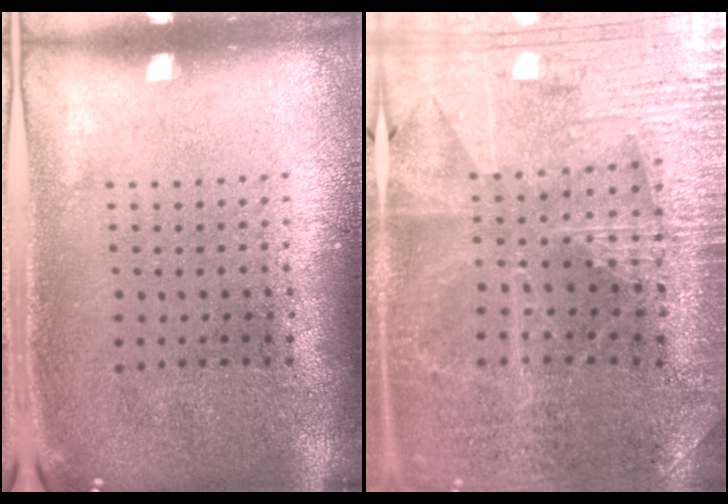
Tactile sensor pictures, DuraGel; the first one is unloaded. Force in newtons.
{"total": 3.0, "press": 3.0, "slide": 0.4}